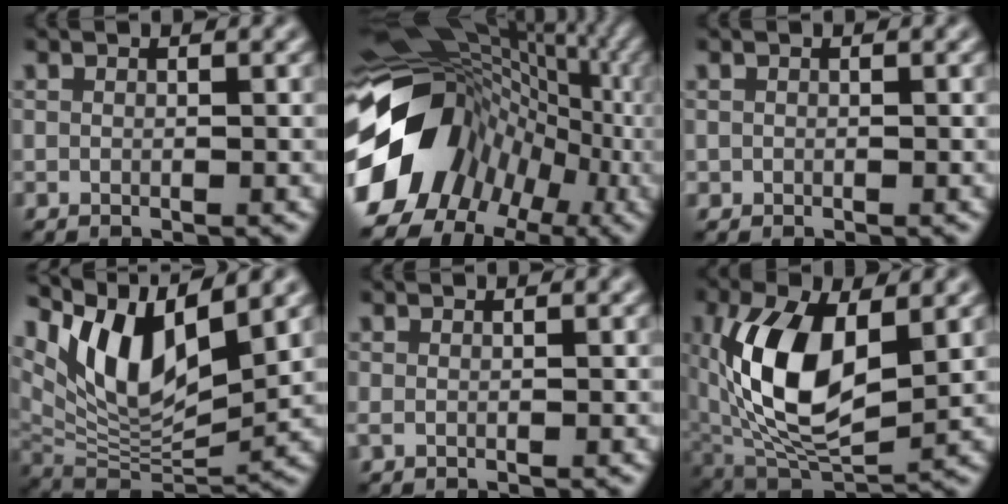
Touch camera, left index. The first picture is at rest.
{"total": 16.2, "force": [-3.3, 13.4, 8.6], "torque": [-0.158, -0.001, -0.057]}
{"total": 0.0}
{"total": 10.0, "force": [5.3, 3.7, 7.7], "torque": [-0.146, -0.009, 0.104]}
{"total": 0.5, "force": [0.2, 0.3, 0.4], "torque": [-0.013, 0.001, 0.002]}
{"total": 11.4, "force": [1.5, 6.1, 9.6], "torque": [-0.192, -0.008, 0.028]}